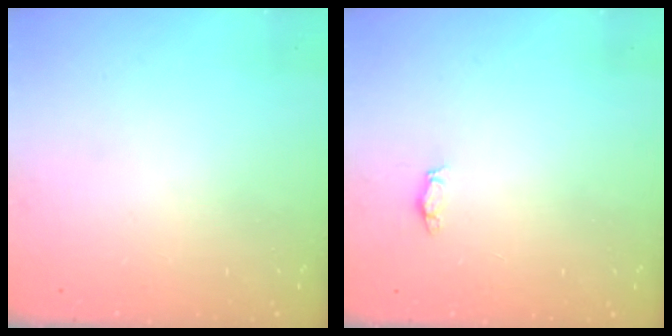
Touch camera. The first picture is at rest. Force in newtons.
{"total": 2.9, "press": 2.9, "slide": 0.4}